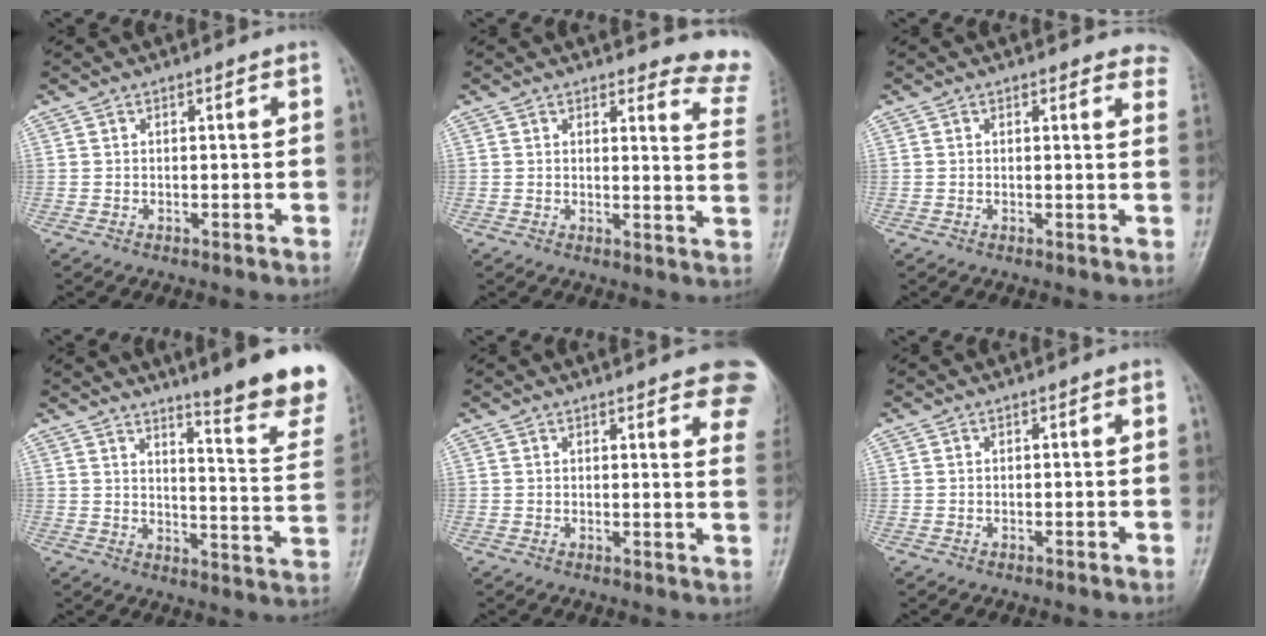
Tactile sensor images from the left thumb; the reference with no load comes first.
{"total": 10.4, "force": [10.3, 1.6, 0.5], "torque": [0.041, -0.114, 0.075]}
{"total": 5.9, "force": [5.4, 2.1, 1.1], "torque": [0.027, -0.020, 0.031]}
{"total": 17.9, "force": [13.3, 2.0, 11.8], "torque": [-0.121, -0.106, 0.171]}
{"total": 12.5, "force": [9.1, 3.2, 8.1], "torque": [-0.069, -0.031, 0.088]}
{"total": 0.0}